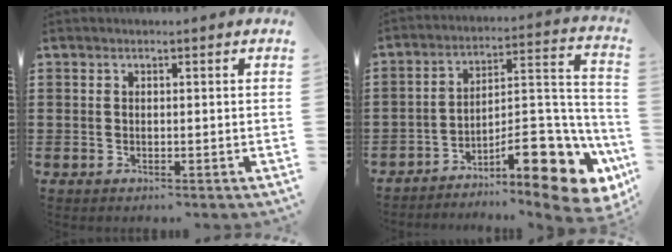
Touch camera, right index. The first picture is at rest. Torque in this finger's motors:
{"motor_torque": [1.87, -0.27, 1.00, 0.12]}